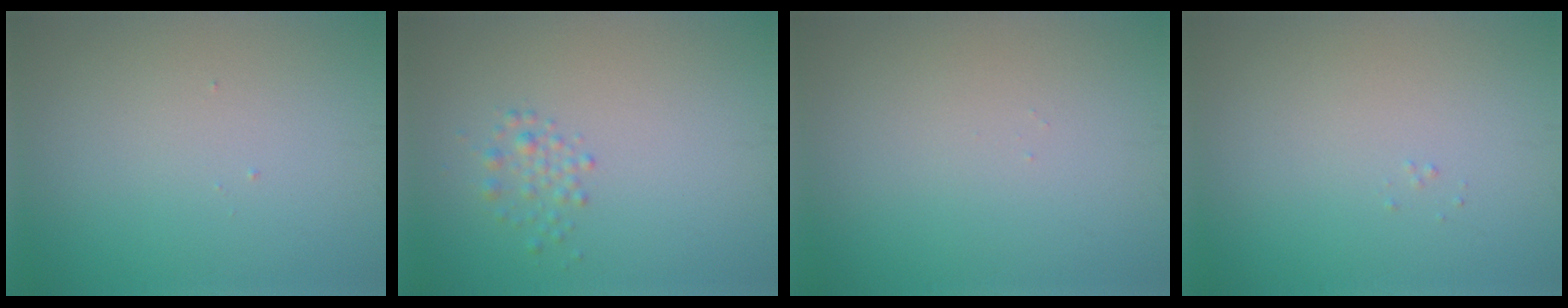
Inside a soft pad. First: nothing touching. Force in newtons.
{"total": 1.4, "press": 1.4, "slide": 0.1}
{"total": 0.0}
{"total": 0.0}